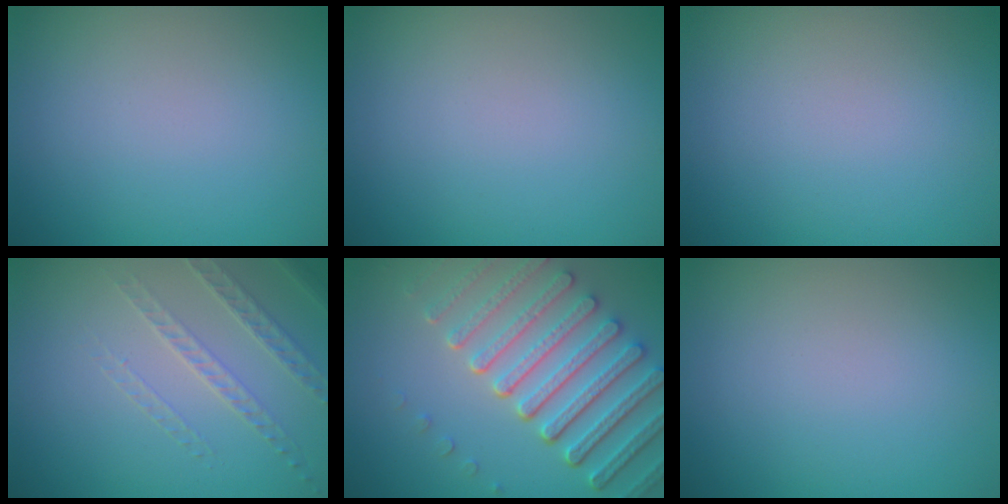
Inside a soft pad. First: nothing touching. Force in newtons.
{"total": 0.0}
{"total": 0.0}
{"total": 1.6, "press": 1.3, "slide": 0.9}
{"total": 7.2, "press": 5.5, "slide": 4.6}
{"total": 0.0}